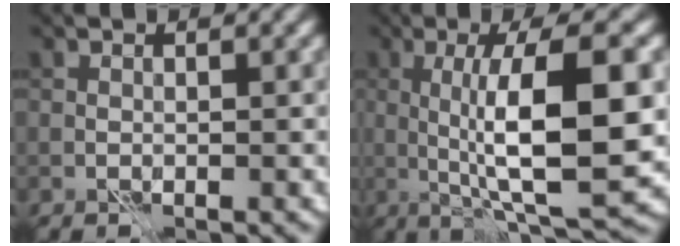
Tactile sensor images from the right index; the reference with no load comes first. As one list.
[{"total": 10.4, "force": [0.2, 2.5, 10.1], "torque": [-0.148, -0.001, 0.007]}]